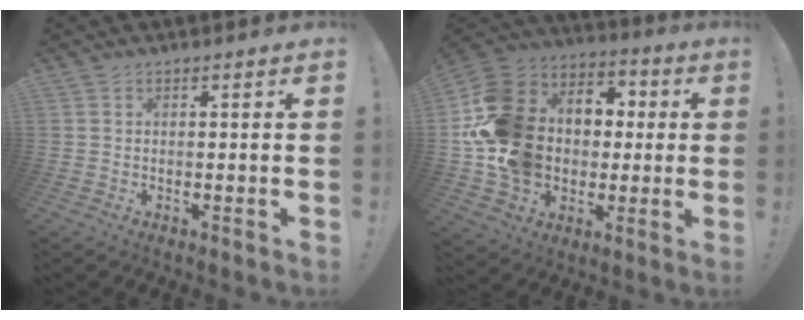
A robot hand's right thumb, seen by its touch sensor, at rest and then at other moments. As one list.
[{"total": 19.9, "force": [-0.2, 16.8, 10.7], "torque": [-0.203, 0.014, 0.030]}]